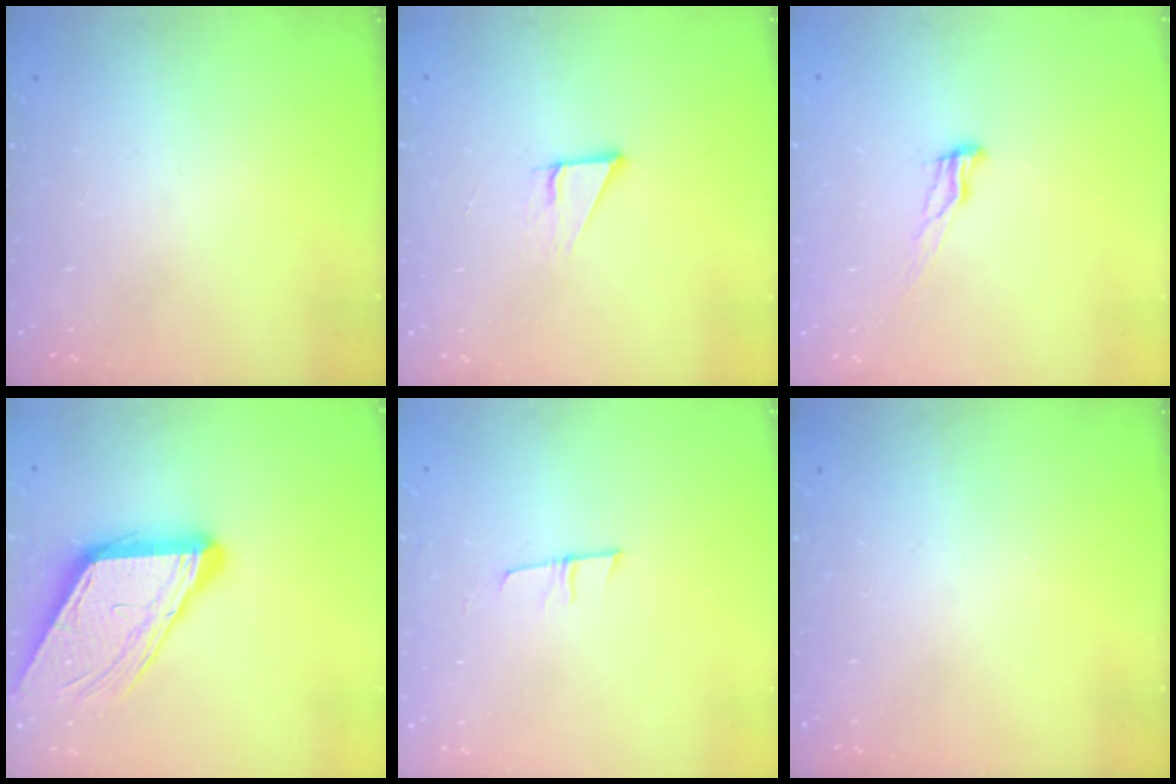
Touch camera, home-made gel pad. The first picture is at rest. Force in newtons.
{"total": 2.9, "press": 2.9, "slide": 0.2}
{"total": 8.6, "press": 8.2, "slide": 2.5}
{"total": 14.0, "press": 13.9, "slide": 1.9}
{"total": 5.5, "press": 5.5, "slide": 0.3}
{"total": 0.0}